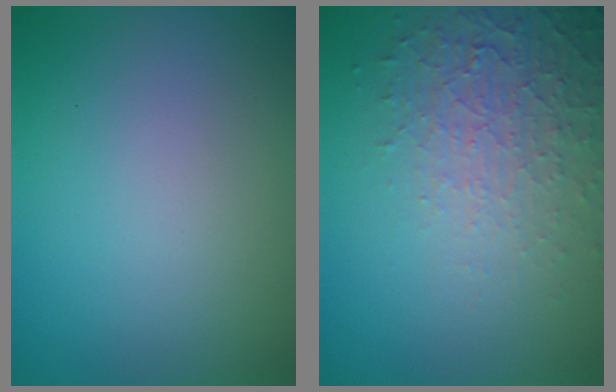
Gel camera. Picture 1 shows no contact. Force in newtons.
{"total": 4.8, "press": 3.2, "slide": 3.6}